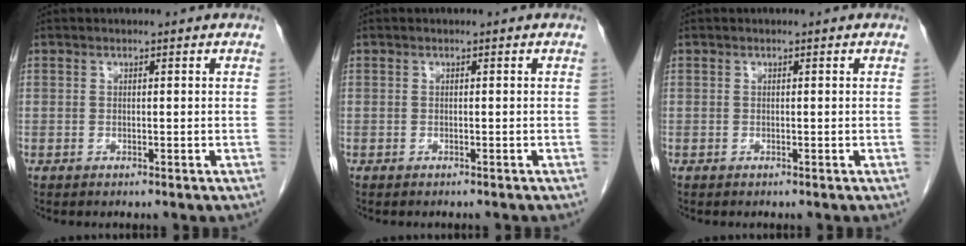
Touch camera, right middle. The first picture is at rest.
{"total": 1.8, "force": [-1.7, 0.3, 0.7], "torque": [-0.013, -0.003, -0.020]}
{"total": 0.0}